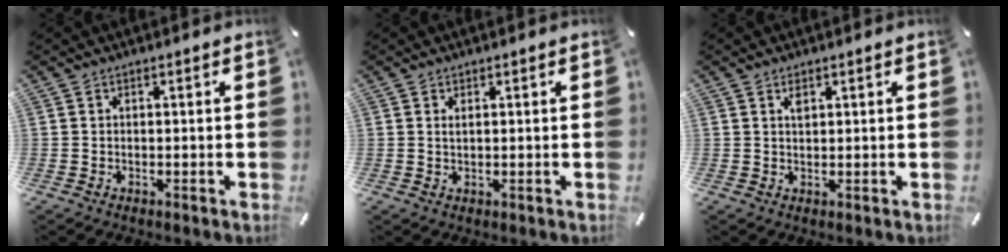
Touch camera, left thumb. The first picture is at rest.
{"total": 1.0, "force": [0.4, 0.3, 0.9], "torque": [-0.017, 0.000, 0.007]}
{"total": 1.5, "force": [0.9, 0.7, 1.0], "torque": [-0.023, 0.000, 0.016]}